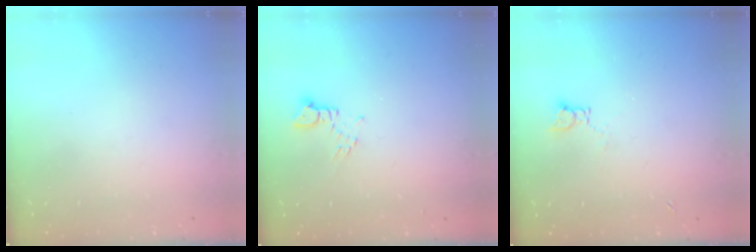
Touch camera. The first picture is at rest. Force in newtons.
{"total": 2.4, "press": 2.3, "slide": 0.3}
{"total": 1.8, "press": 1.7, "slide": 0.3}